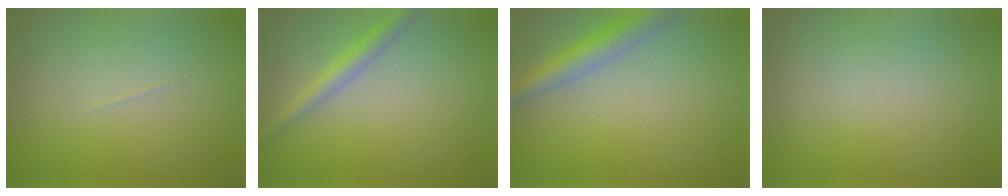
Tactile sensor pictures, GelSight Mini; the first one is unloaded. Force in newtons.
{"total": 2.3, "press": 2.3, "slide": 0.1}
{"total": 4.2, "press": 4.2, "slide": 0.1}
{"total": 0.0}